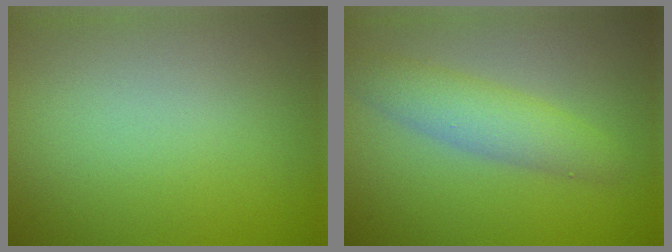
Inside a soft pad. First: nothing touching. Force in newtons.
{"total": 3.7, "press": 3.7, "slide": 0.1}